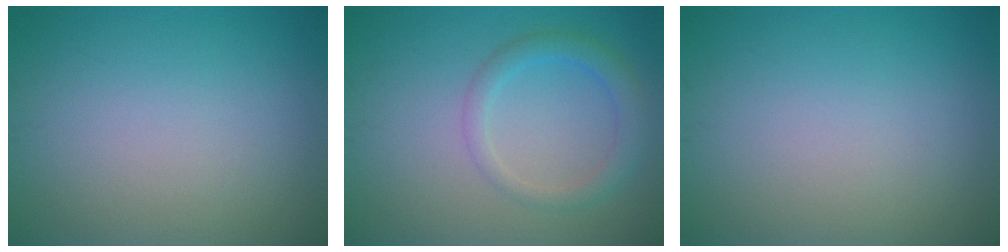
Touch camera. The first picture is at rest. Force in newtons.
{"total": 2.7, "press": 2.7, "slide": 0.1}
{"total": 0.0}